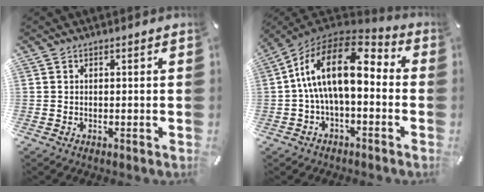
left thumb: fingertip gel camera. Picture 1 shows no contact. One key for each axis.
{"total": 17.7, "fx": 2.7, "fy": 8.9, "fz": 15.0, "tx": -0.299, "ty": -0.003, "tz": 0.045}